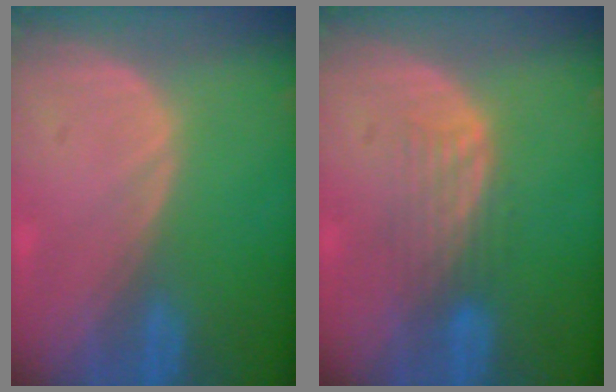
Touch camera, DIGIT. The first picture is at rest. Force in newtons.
{"total": 4.3, "press": 3.6, "slide": 2.3}